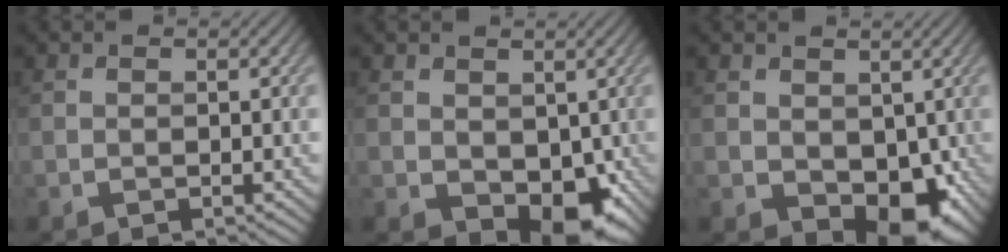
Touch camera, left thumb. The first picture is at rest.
{"total": 7.1, "force": [-0.9, 4.9, 5.1], "torque": [-0.084, -0.026, -0.005]}
{"total": 7.6, "force": [-0.8, 5.3, 5.4], "torque": [-0.087, -0.026, -0.003]}